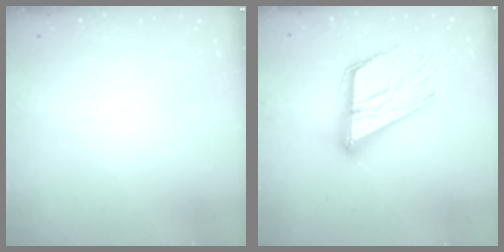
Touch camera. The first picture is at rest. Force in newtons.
{"total": 21.7, "press": 21.7, "slide": 1.5}